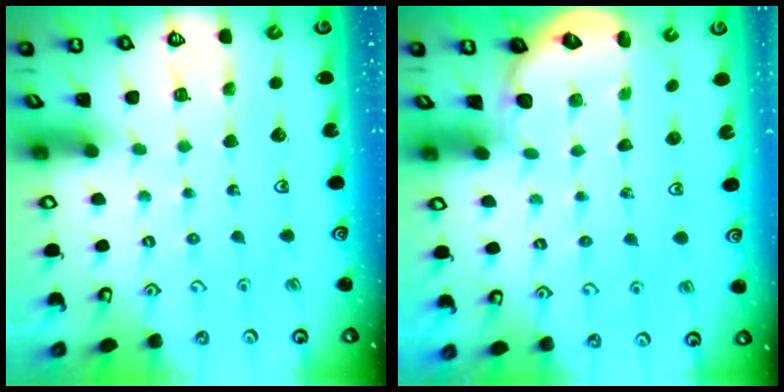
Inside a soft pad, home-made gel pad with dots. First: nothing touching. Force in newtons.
{"total": 2.9, "press": 2.6, "slide": 1.2}